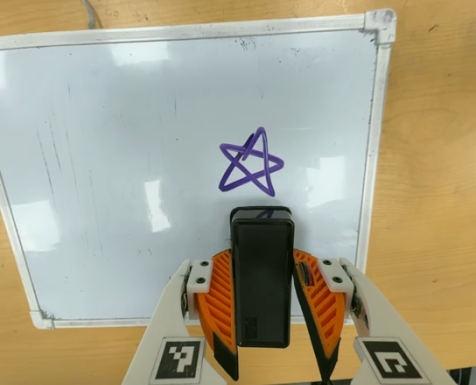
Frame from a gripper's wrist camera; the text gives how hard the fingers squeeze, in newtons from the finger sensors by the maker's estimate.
{"total": 4.8, "left": 3.5, "right": 6.1}